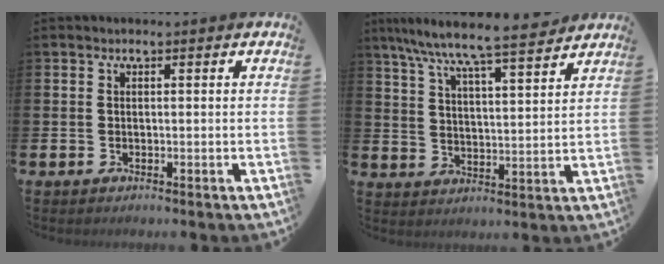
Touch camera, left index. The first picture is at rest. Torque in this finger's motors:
{"motor_torque": [1.06, -1.08, 1.05, 0.21]}